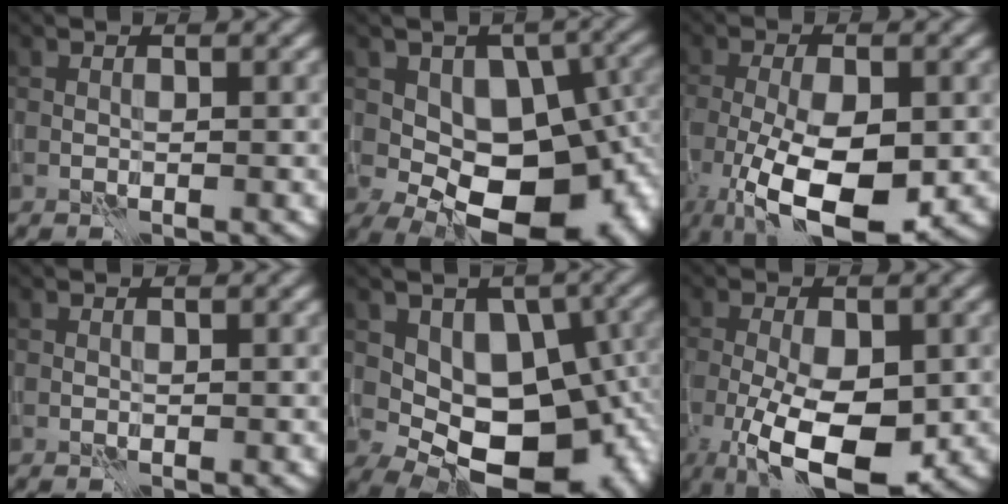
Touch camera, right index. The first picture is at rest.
{"total": 13.9, "force": [-2.0, 8.7, 10.6], "torque": [-0.098, -0.003, -0.020]}
{"total": 9.9, "force": [-3.2, 3.7, 8.6], "torque": [-0.163, -0.015, -0.052]}
{"total": 0.0}
{"total": 12.4, "force": [-0.3, 7.9, 9.6], "torque": [-0.101, -0.013, 0.002]}
{"total": 8.7, "force": [-2.6, 3.3, 7.6], "torque": [-0.140, -0.008, -0.044]}